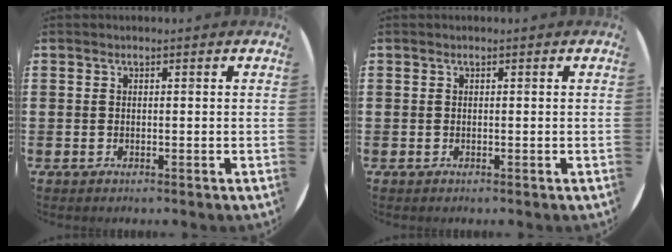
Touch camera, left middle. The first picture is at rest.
{"total": 0.0}